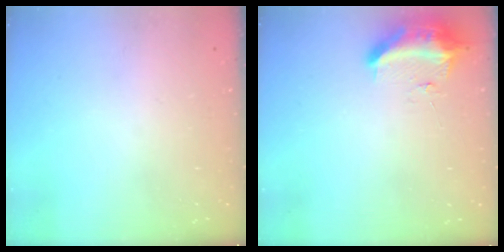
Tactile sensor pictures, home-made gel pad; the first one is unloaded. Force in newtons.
{"total": 10.0, "press": 10.0, "slide": 0.4}